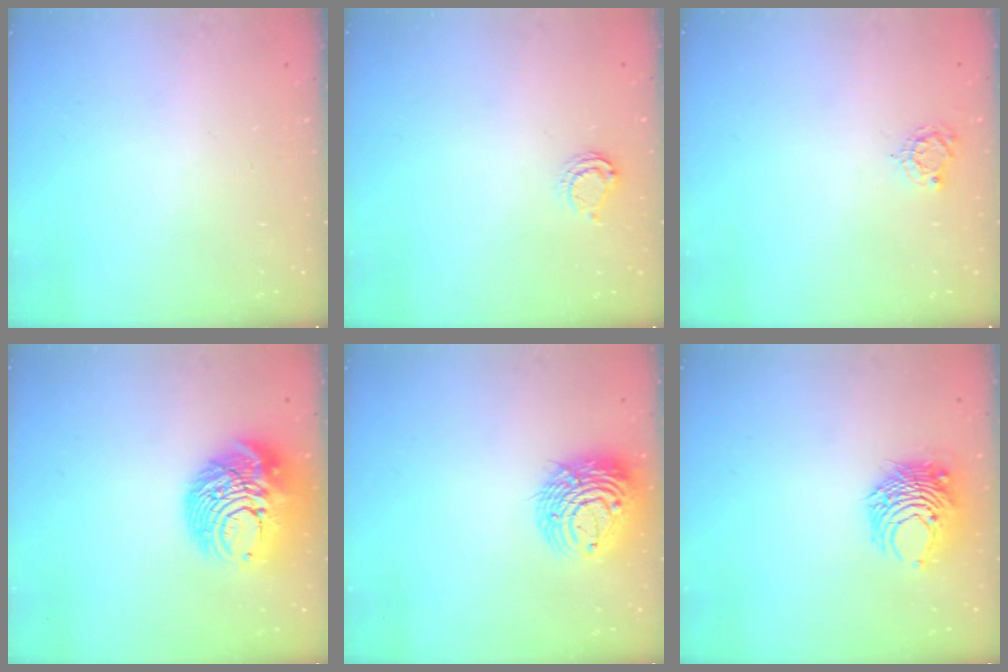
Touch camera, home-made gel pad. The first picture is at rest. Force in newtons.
{"total": 4.5, "press": 4.5, "slide": 0.3}
{"total": 4.8, "press": 4.7, "slide": 0.4}
{"total": 16.5, "press": 16.4, "slide": 1.5}
{"total": 13.9, "press": 13.8, "slide": 1.9}
{"total": 8.4, "press": 8.4, "slide": 0.7}